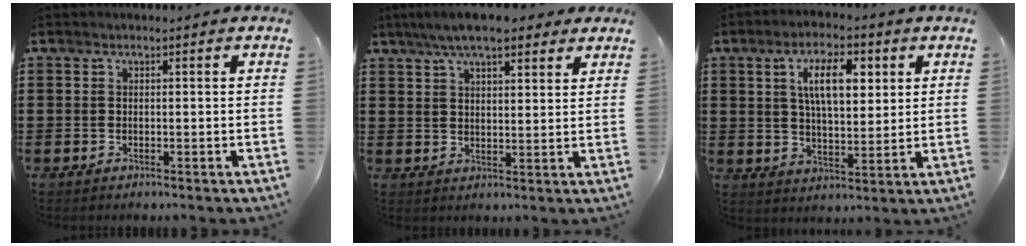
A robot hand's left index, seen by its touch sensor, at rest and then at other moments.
{"total": 7.4, "force": [5.9, 1.8, 4.1], "torque": [-0.093, -0.001, 0.107]}
{"total": 8.8, "force": [3.5, 3.6, 7.3], "torque": [-0.127, 0.005, 0.054]}